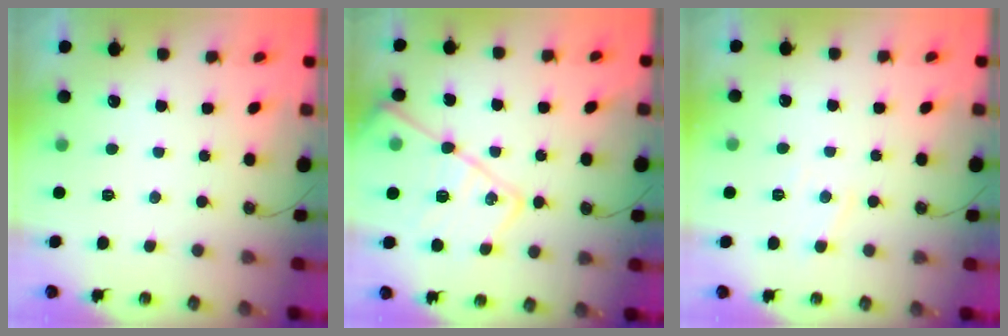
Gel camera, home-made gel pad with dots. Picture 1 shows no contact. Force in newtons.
{"total": 19.3, "press": 19.2, "slide": 1.4}
{"total": 5.7, "press": 5.7, "slide": 0.8}